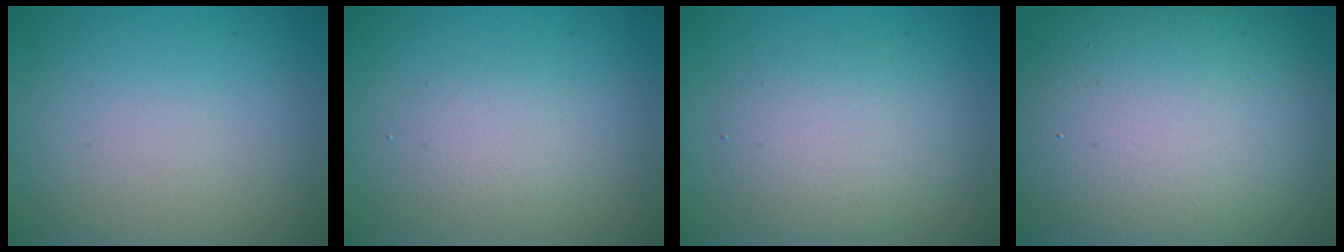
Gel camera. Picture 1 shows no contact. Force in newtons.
{"total": 2.0, "press": 2.0, "slide": 0.1}
{"total": 3.6, "press": 3.6, "slide": 0.1}
{"total": 18.3, "press": 18.3, "slide": 1.0}